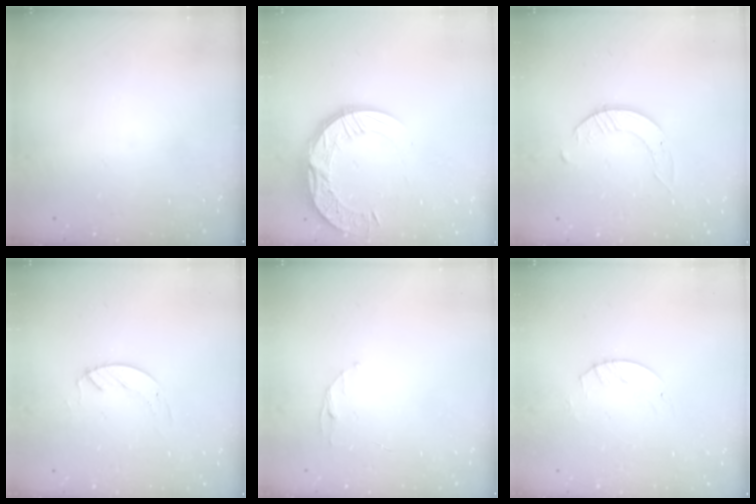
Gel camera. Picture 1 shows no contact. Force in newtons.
{"total": 19.5, "press": 19.4, "slide": 1.5}
{"total": 3.7, "press": 3.7, "slide": 0.4}
{"total": 3.1, "press": 3.1, "slide": 0.3}
{"total": 4.4, "press": 4.4, "slide": 0.5}
{"total": 2.6, "press": 2.6, "slide": 0.3}